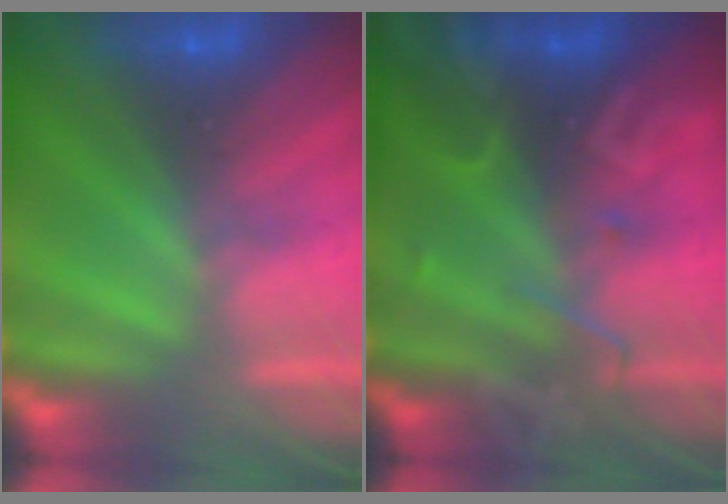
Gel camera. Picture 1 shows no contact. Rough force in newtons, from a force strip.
{"total": 2.7}